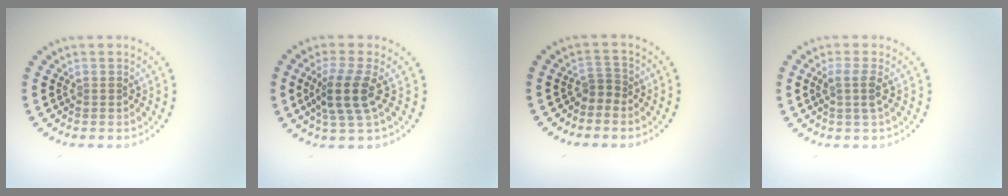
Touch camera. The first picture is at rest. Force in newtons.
{"total": 3.5, "press": 2.7, "slide": 2.2}
{"total": 1.5, "press": 1.0, "slide": 1.1}
{"total": 1.9, "press": 1.5, "slide": 1.1}